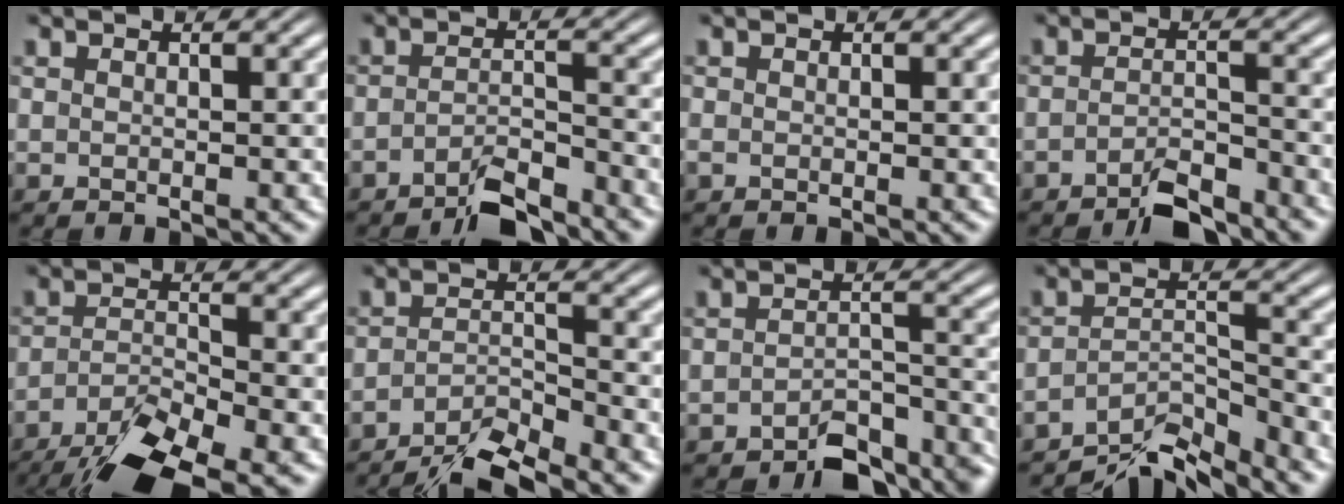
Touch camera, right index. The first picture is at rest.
{"total": 4.1, "force": [-3.8, 0.4, 1.5], "torque": [-0.014, -0.008, -0.065]}
{"total": 0.9, "force": [-0.5, 0.6, 0.3], "torque": [-0.012, -0.008, -0.006]}
{"total": 3.5, "force": [-3.2, 0.4, 1.3], "torque": [-0.011, -0.005, -0.059]}
{"total": 7.8, "force": [-5.7, 2.6, 4.6], "torque": [-0.067, -0.019, -0.081]}
{"total": 7.6, "force": [-6.8, 1.9, 2.7], "torque": [-0.028, -0.019, -0.103]}
{"total": 6.8, "force": [-6.0, 2.2, 2.5], "torque": [-0.022, -0.012, -0.094]}
{"total": 6.4, "force": [-5.4, 1.9, 2.8], "torque": [-0.033, -0.017, -0.086]}